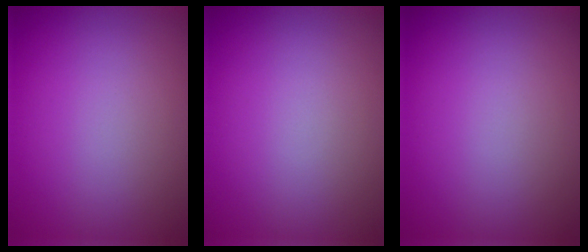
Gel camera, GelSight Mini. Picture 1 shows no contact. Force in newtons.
{"total": 0.0}
{"total": 0.0}